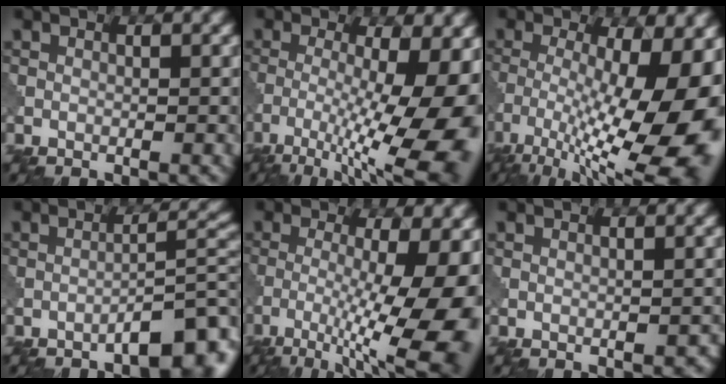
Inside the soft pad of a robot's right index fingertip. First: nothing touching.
{"total": 12.6, "force": [-3.8, 3.8, 11.4], "torque": [-0.186, -0.014, -0.056]}
{"total": 15.3, "force": [-4.0, 5.3, 13.8], "torque": [-0.213, -0.017, -0.058]}
{"total": 5.5, "force": [-3.7, 1.1, 3.9], "torque": [-0.047, 0.021, -0.050]}
{"total": 11.4, "force": [-3.4, 3.1, 10.4], "torque": [-0.182, -0.018, -0.042]}
{"total": 0.9, "force": [-0.8, 0.3, 0.4], "torque": [-0.005, 0.001, -0.007]}